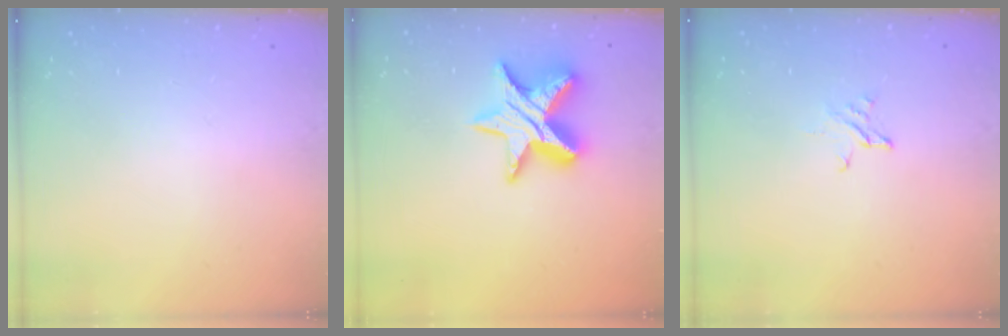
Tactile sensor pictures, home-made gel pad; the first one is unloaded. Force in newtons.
{"total": 12.0, "press": 11.9, "slide": 1.1}
{"total": 2.5, "press": 2.5, "slide": 0.1}